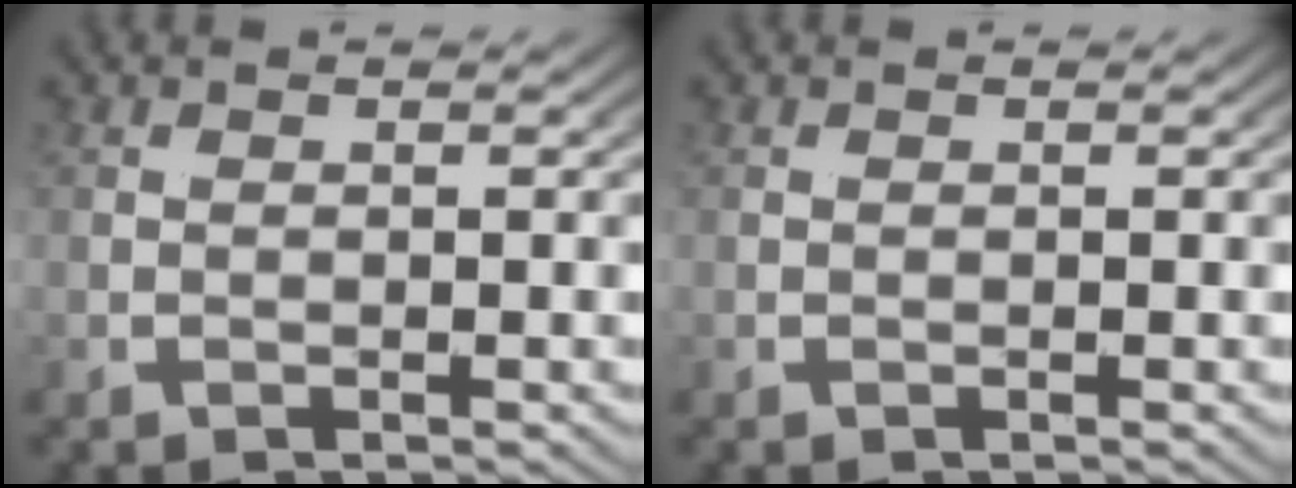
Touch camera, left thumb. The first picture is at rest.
{"total": 0.0}